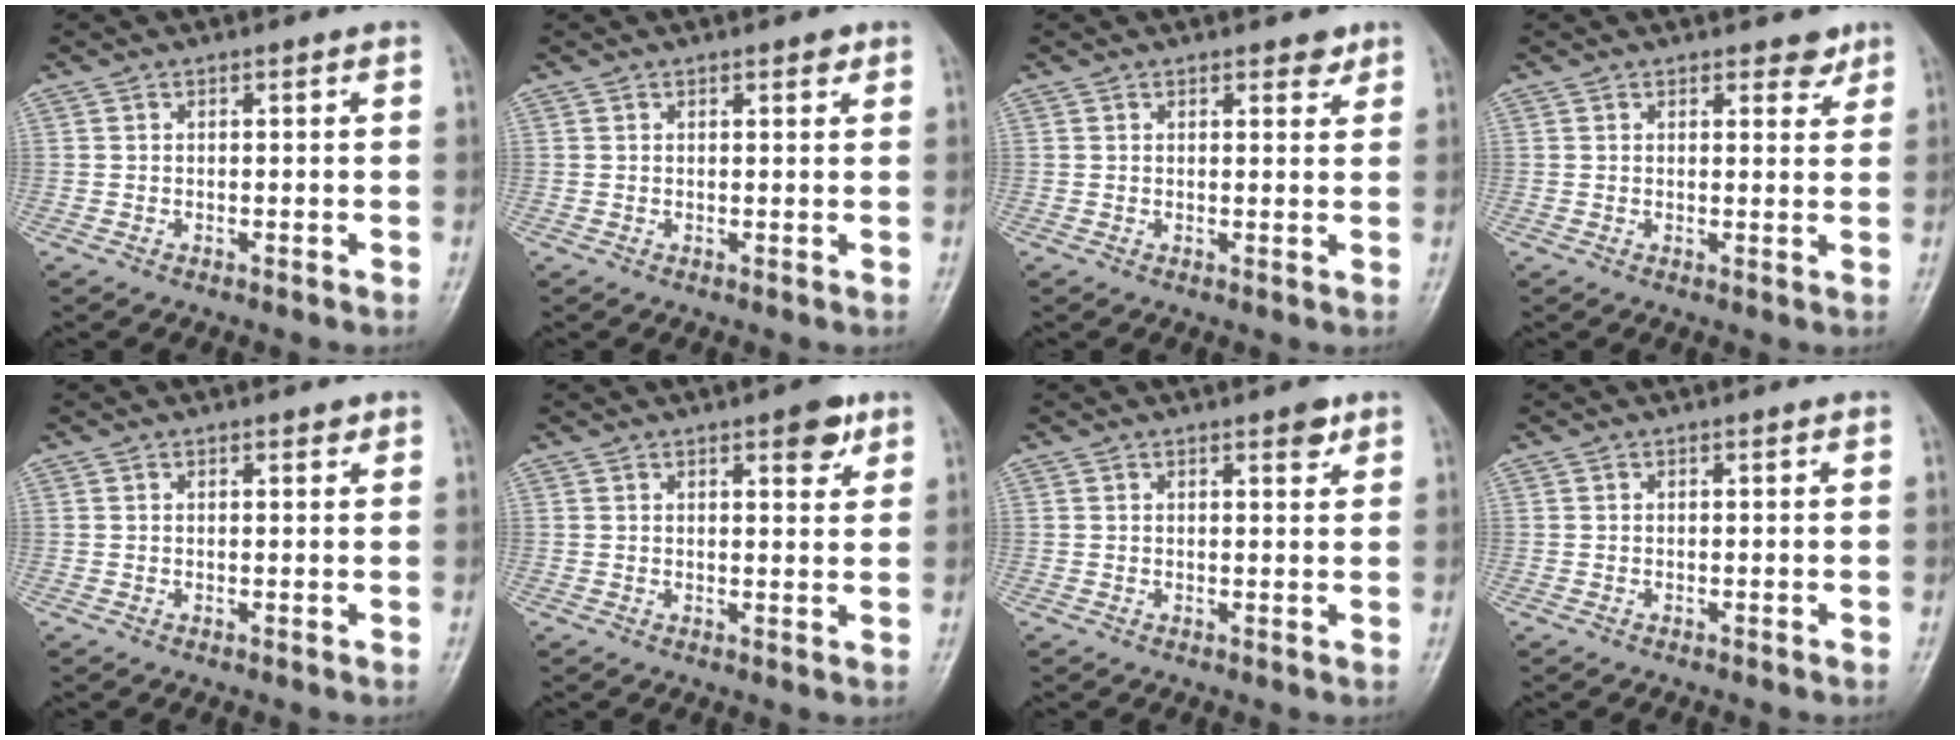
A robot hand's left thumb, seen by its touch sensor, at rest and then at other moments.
{"total": 1.5, "force": [0.9, 0.6, 0.9], "torque": [-0.005, -0.003, 0.010]}
{"total": 2.3, "force": [1.7, 1.1, 1.0], "torque": [0.001, -0.010, 0.021]}
{"total": 2.7, "force": [2.0, 1.4, 1.1], "torque": [0.003, -0.012, 0.025]}
{"total": 1.2, "force": [0.8, 0.6, 0.6], "torque": [-0.002, -0.003, 0.008]}
{"total": 4.8, "force": [2.8, 1.8, 3.5], "torque": [-0.032, -0.013, 0.033]}
{"total": 2.5, "force": [1.6, 0.9, 1.6], "torque": [-0.015, -0.008, 0.020]}
{"total": 0.0}